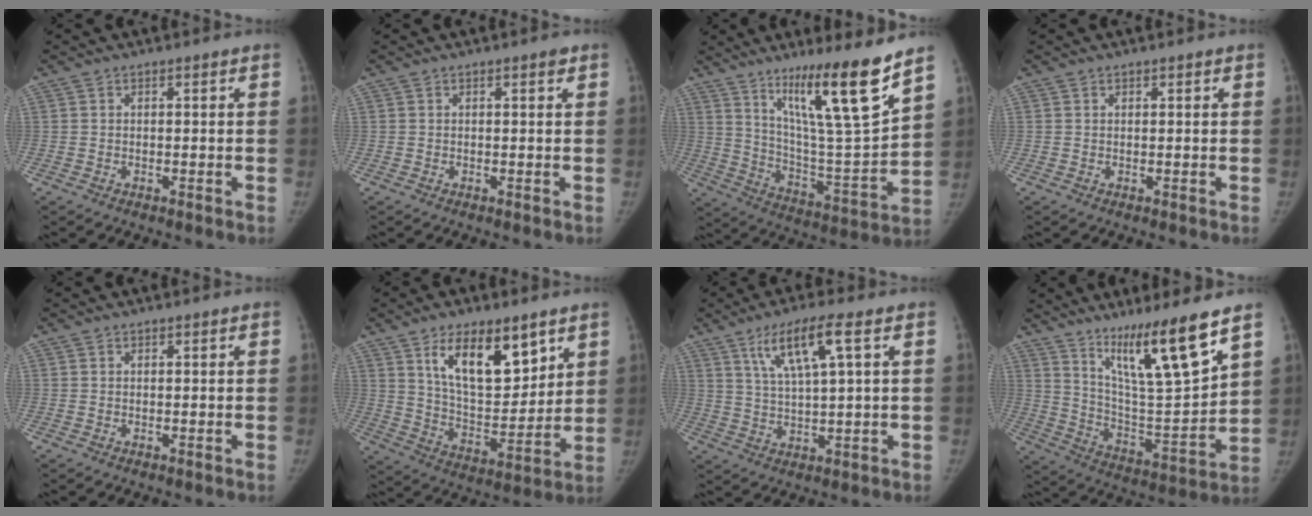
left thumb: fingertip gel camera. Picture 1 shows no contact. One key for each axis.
{"total": 0.8, "fx": 0.5, "fy": 0.2, "fz": 0.6, "tx": -0.009, "ty": -0.001, "tz": 0.006}
{"total": 20.6, "fx": 13.0, "fy": 1.9, "fz": 15.8, "tx": -0.232, "ty": -0.080, "tz": 0.224}
{"total": 0.0}
{"total": 0.0}
{"total": 16.7, "fx": 8.9, "fy": 7.5, "fz": 11.9, "tx": -0.150, "ty": -0.053, "tz": 0.163}
{"total": 9.5, "fx": 4.3, "fy": 1.3, "fz": 8.4, "tx": -0.165, "ty": -0.011, "tz": 0.084}
{"total": 17.9, "fx": 11.6, "fy": 2.0, "fz": 13.5, "tx": -0.204, "ty": -0.081, "tz": 0.210}